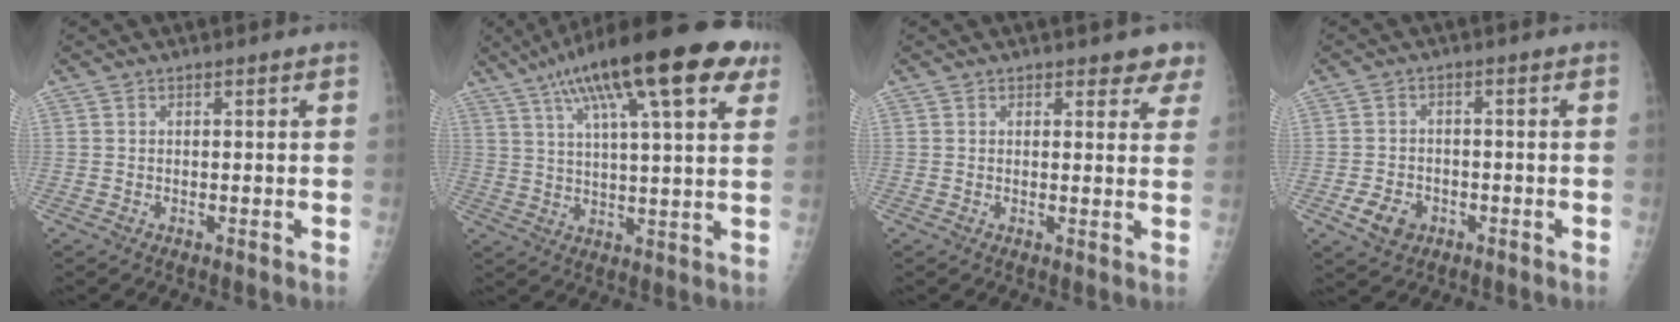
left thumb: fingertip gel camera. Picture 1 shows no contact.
{"total": 22.8, "force": [12.2, 5.8, 18.3], "torque": [-0.281, 0.004, 0.185]}
{"total": 4.5, "force": [3.8, 2.1, 1.0], "torque": [0.027, -0.022, 0.031]}
{"total": 4.9, "force": [-2.4, 3.7, 2.2], "torque": [-0.031, 0.009, -0.036]}